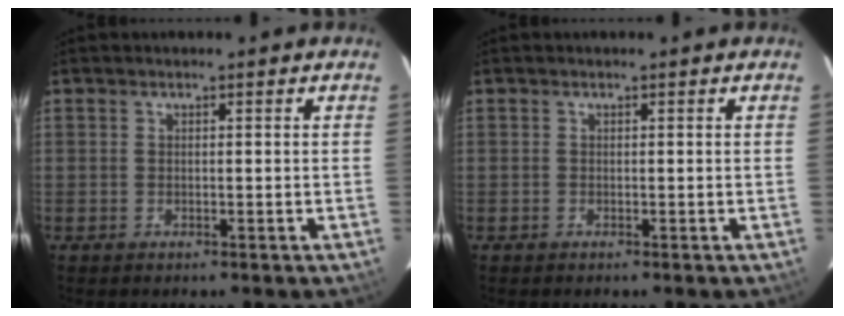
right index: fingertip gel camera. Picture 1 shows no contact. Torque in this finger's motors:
{"motor_torque": [0.29, -0.13, 0.03, 0.01]}